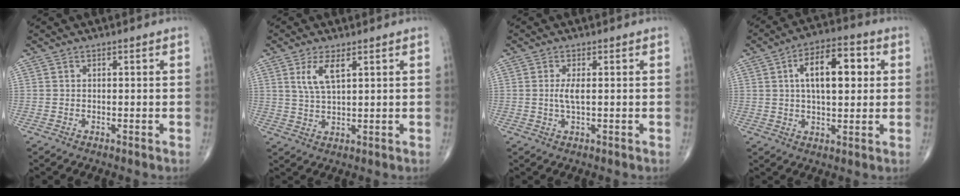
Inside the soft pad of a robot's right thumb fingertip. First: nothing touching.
{"total": 5.2, "force": [2.3, 1.7, 4.3], "torque": [-0.089, -0.009, 0.052]}
{"total": 2.5, "force": [0.2, 0.5, 2.4], "torque": [-0.059, -0.005, 0.005]}
{"total": 12.8, "force": [2.8, 6.1, 11.0], "torque": [-0.158, 0.012, 0.041]}